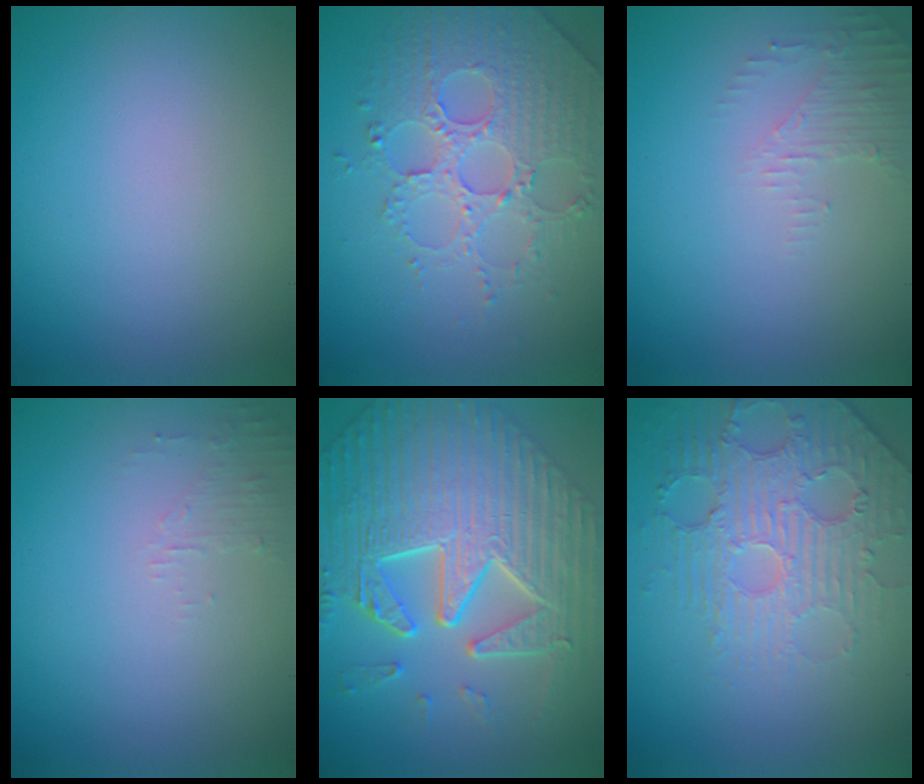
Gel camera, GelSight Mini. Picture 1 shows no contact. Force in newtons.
{"total": 4.1, "press": 3.9, "slide": 1.2}
{"total": 1.9, "press": 1.8, "slide": 0.4}
{"total": 1.3, "press": 1.2, "slide": 0.3}
{"total": 10.6, "press": 7.3, "slide": 7.7}
{"total": 4.8, "press": 4.0, "slide": 2.8}